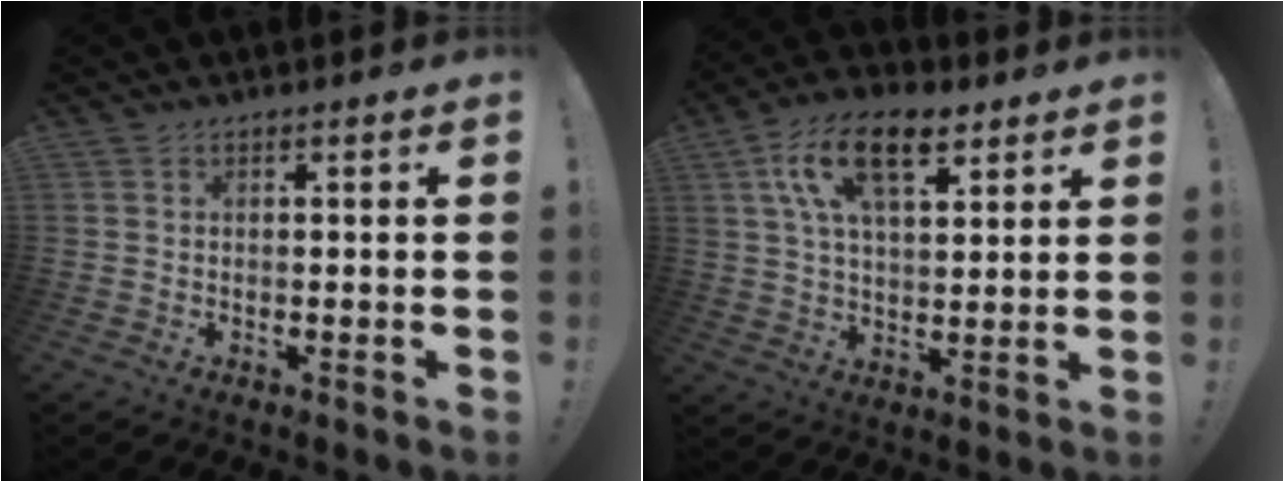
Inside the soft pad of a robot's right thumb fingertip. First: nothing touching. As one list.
[{"total": 15.7, "force": [7.6, 7.9, 11.2], "torque": [-0.181, -0.017, 0.135]}]